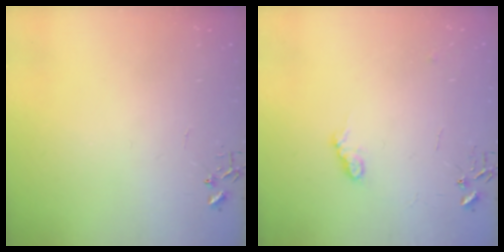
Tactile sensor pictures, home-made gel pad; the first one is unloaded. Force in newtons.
{"total": 7.7, "press": 7.7, "slide": 0.9}